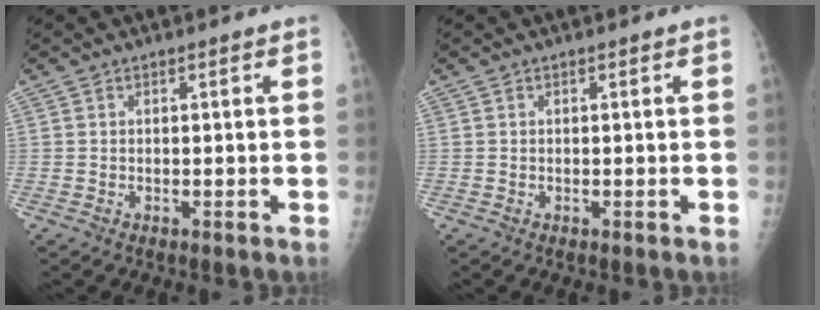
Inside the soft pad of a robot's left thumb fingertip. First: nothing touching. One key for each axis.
{"total": 0.0}